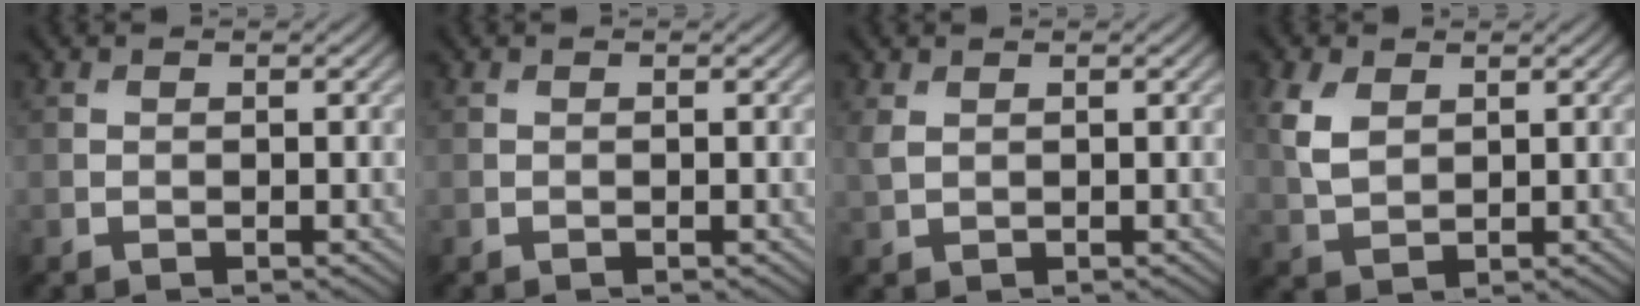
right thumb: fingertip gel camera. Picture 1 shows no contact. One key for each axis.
{"total": 0.0}
{"total": 1.4, "fx": 0.6, "fy": 0.7, "fz": 1.0, "tx": -0.033, "ty": 0.002, "tz": 0.014}
{"total": 4.7, "fx": 1.7, "fy": 3.0, "fz": 3.1, "tx": -0.089, "ty": 0.003, "tz": 0.036}